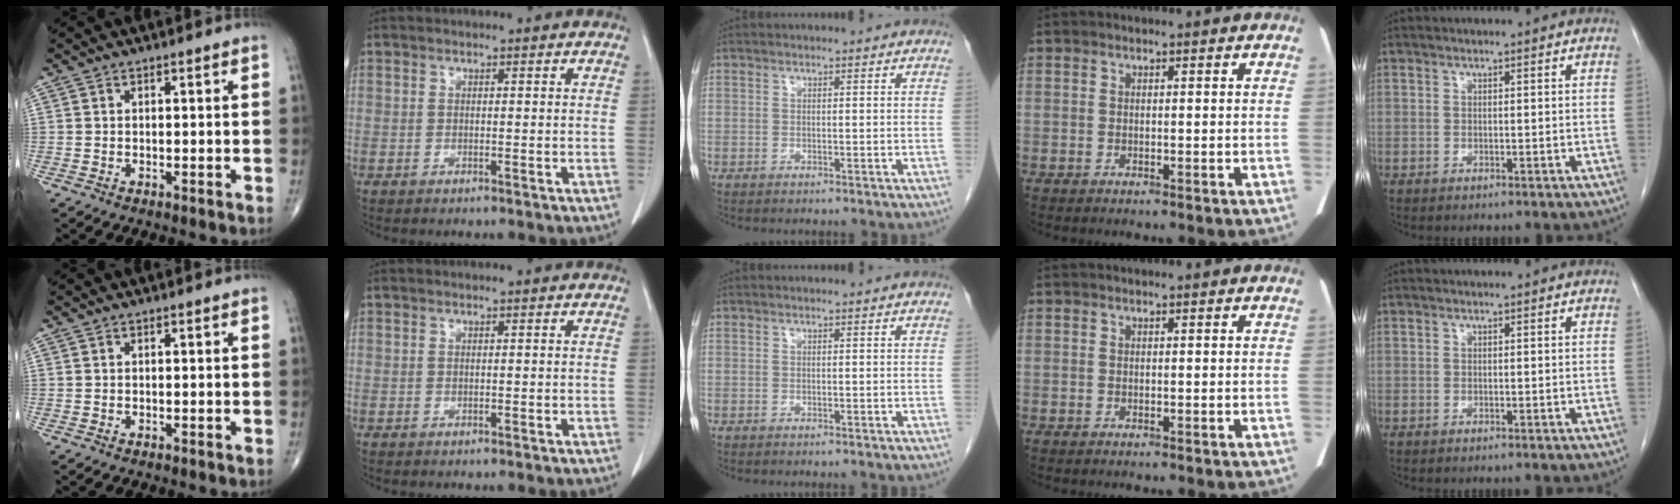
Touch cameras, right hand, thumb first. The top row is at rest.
{}